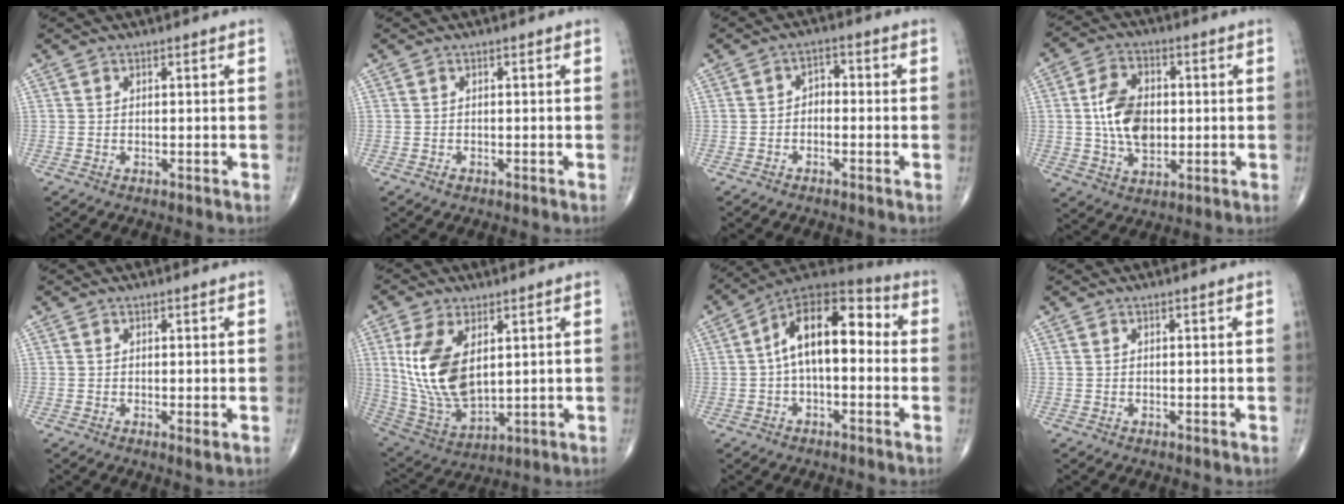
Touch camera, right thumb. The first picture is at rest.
{"total": 0.5, "force": [-0.4, 0.3, 0.2], "torque": [-0.001, 0.001, -0.008]}
{"total": 2.7, "force": [-0.9, 1.9, 1.7], "torque": [-0.015, 0.022, -0.027]}
{"total": 11.3, "force": [0.3, 7.4, 8.6], "torque": [-0.137, 0.005, 0.006]}
{"total": 1.0, "force": [-0.1, 0.2, 1.0], "torque": [-0.016, -0.005, -0.003]}
{"total": 15.3, "force": [3.7, 8.3, 12.3], "torque": [-0.240, -0.020, 0.088]}
{"total": 14.9, "force": [0.8, 7.8, 12.7], "torque": [-0.181, 0.049, -0.002]}
{"total": 0.0}